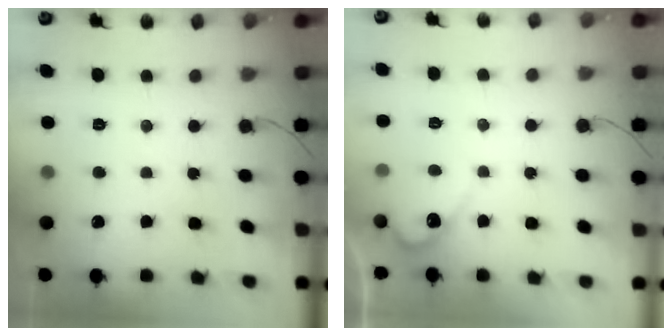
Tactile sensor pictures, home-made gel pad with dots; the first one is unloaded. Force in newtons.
{"total": 4.4, "press": 4.4, "slide": 0.4}